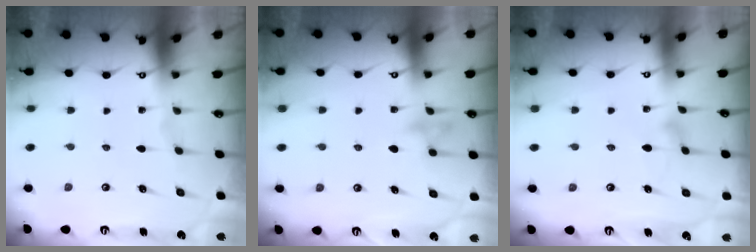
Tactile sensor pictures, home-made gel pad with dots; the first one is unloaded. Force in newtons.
{"total": 8.9, "press": 8.9, "slide": 0.9}
{"total": 7.7, "press": 7.7, "slide": 0.5}